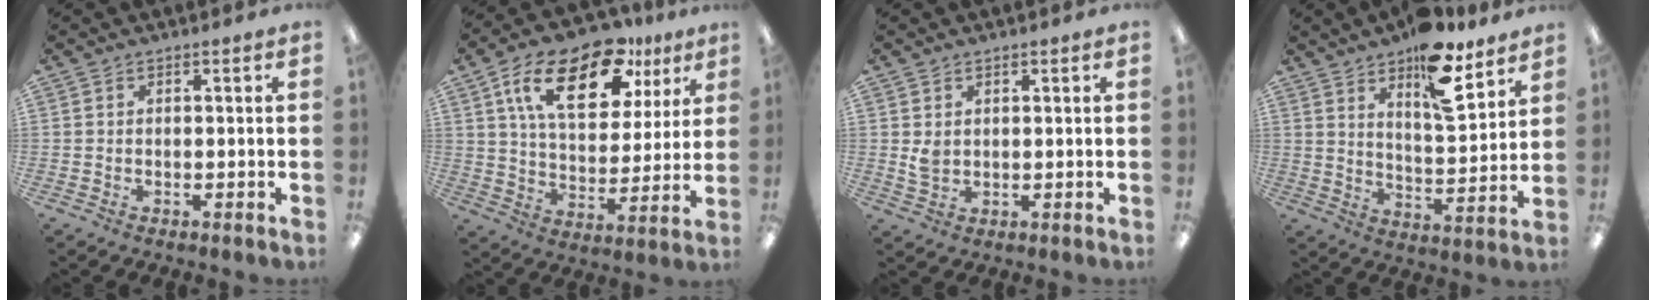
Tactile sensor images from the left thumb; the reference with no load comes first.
{"total": 20.8, "force": [11.4, 10.6, 13.7], "torque": [-0.236, -0.031, 0.194]}
{"total": 3.0, "force": [1.1, 2.2, 1.7], "torque": [-0.027, 0.000, 0.018]}
{"total": 14.6, "force": [10.7, 5.0, 8.6], "torque": [-0.124, -0.066, 0.181]}